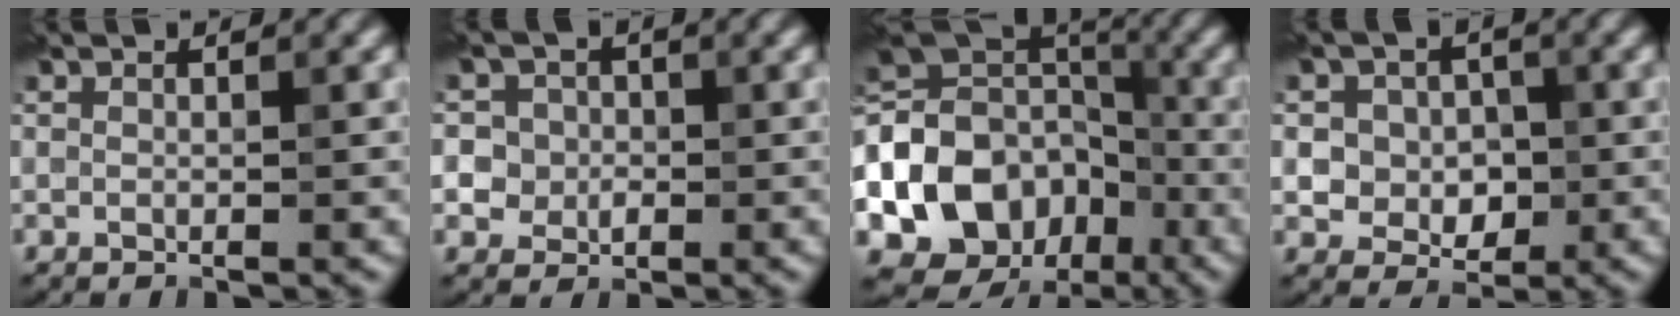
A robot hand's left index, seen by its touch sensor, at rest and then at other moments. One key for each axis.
{"total": 5.0, "fx": 0.5, "fy": 4.8, "fz": 1.6, "tx": -0.012, "ty": 0.034, "tz": -0.010}
{"total": 16.7, "fx": -5.9, "fy": 13.4, "fz": 8.2, "tx": -0.181, "ty": -0.012, "tz": -0.106}
{"total": 5.0, "fx": 0.4, "fy": 4.4, "fz": 2.3, "tx": -0.020, "ty": 0.012, "tz": -0.006}